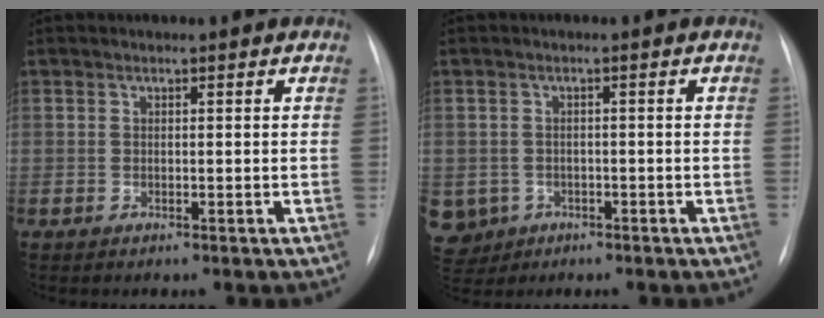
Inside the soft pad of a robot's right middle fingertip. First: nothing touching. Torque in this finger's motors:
{"motor_torque": [0.93, -0.93, 0.27, 0.07]}